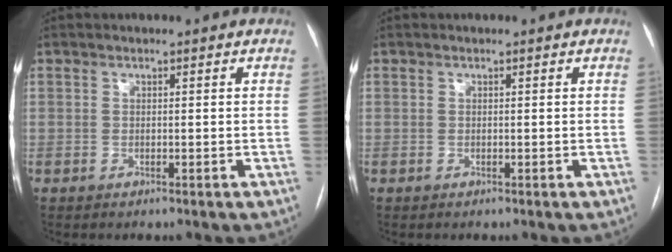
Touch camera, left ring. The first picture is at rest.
{"total": 0.0}